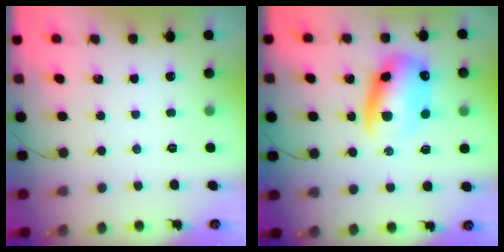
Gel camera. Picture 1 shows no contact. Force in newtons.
{"total": 12.9, "press": 12.4, "slide": 3.7}